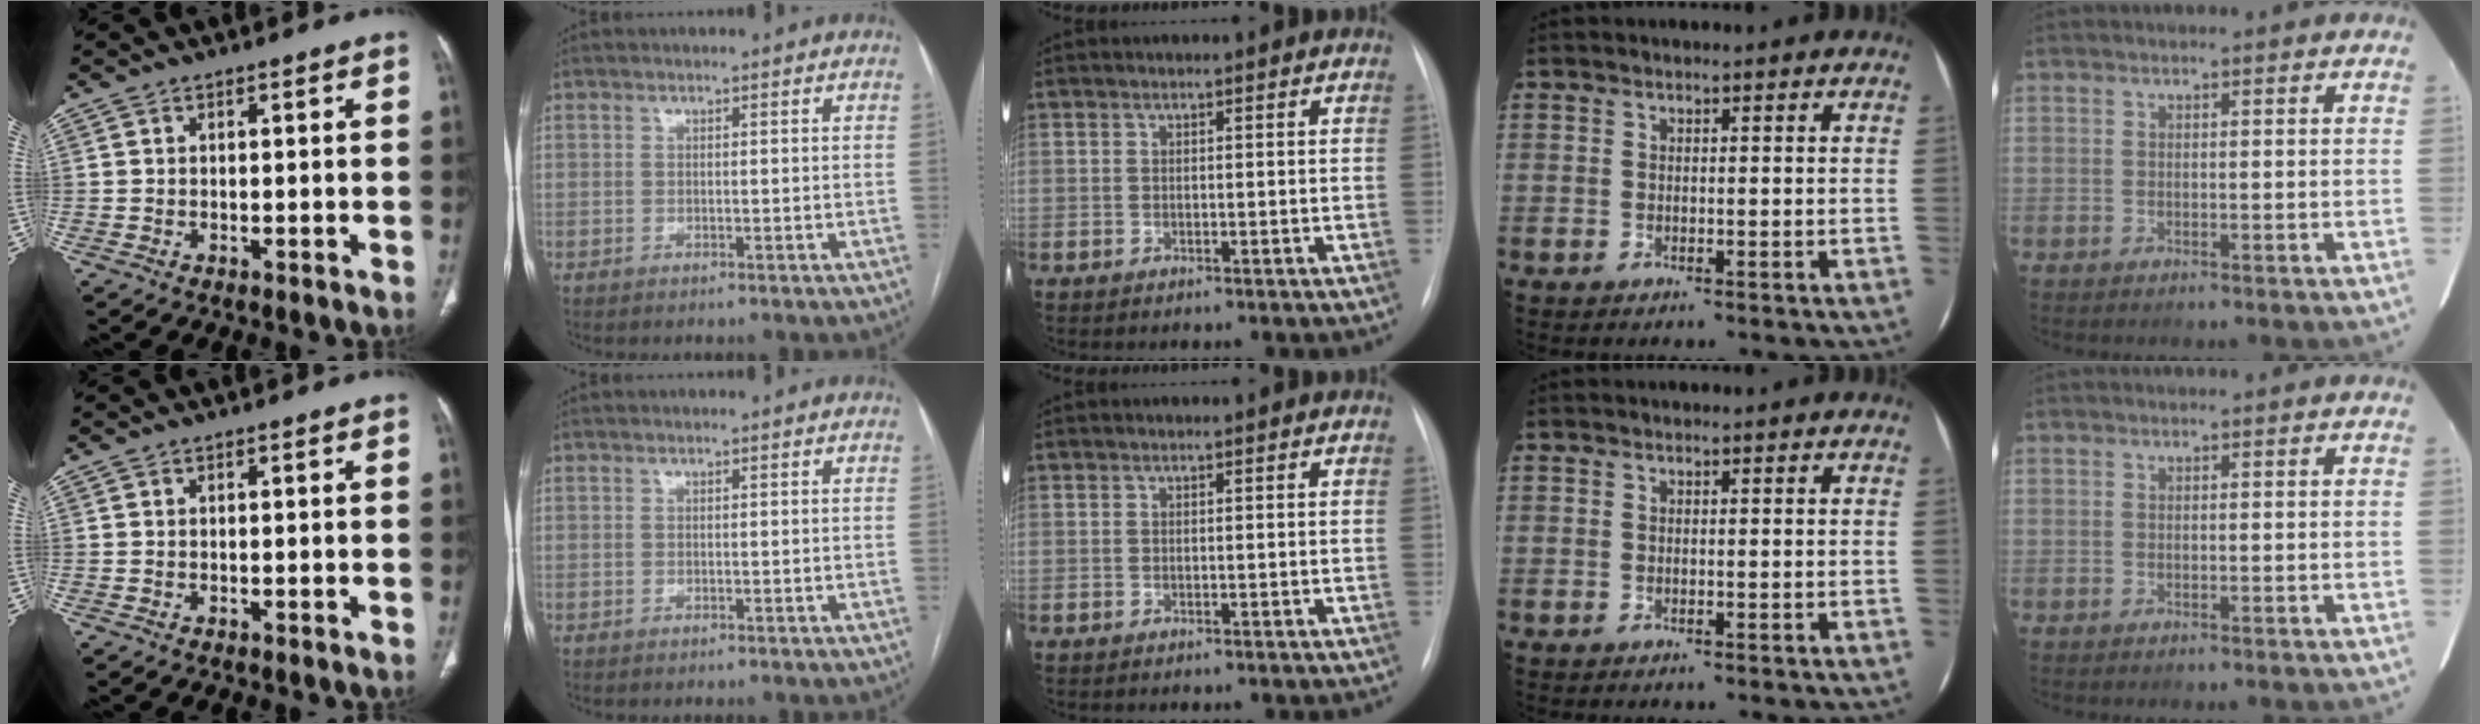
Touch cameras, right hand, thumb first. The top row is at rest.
{}